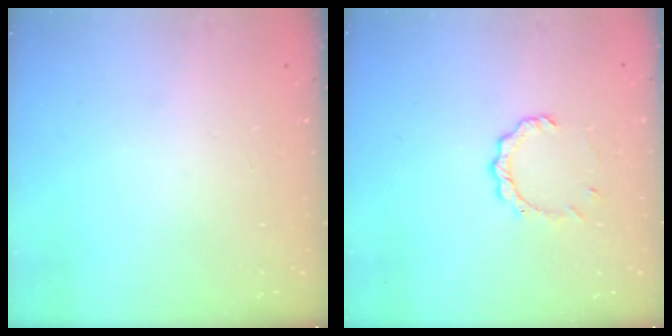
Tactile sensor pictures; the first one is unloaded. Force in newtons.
{"total": 4.1, "press": 4.1, "slide": 0.3}